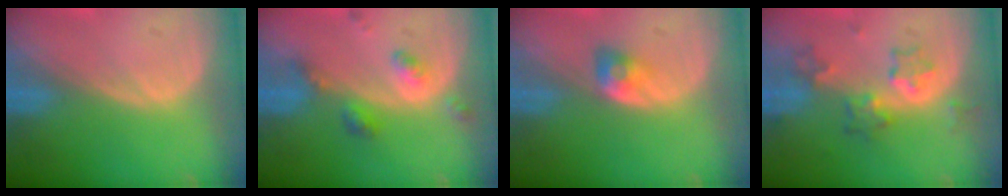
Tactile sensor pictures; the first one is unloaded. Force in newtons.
{"total": 5.1, "press": 4.4, "slide": 2.5}
{"total": 2.9, "press": 2.5, "slide": 1.5}
{"total": 5.8, "press": 5.7, "slide": 1.2}